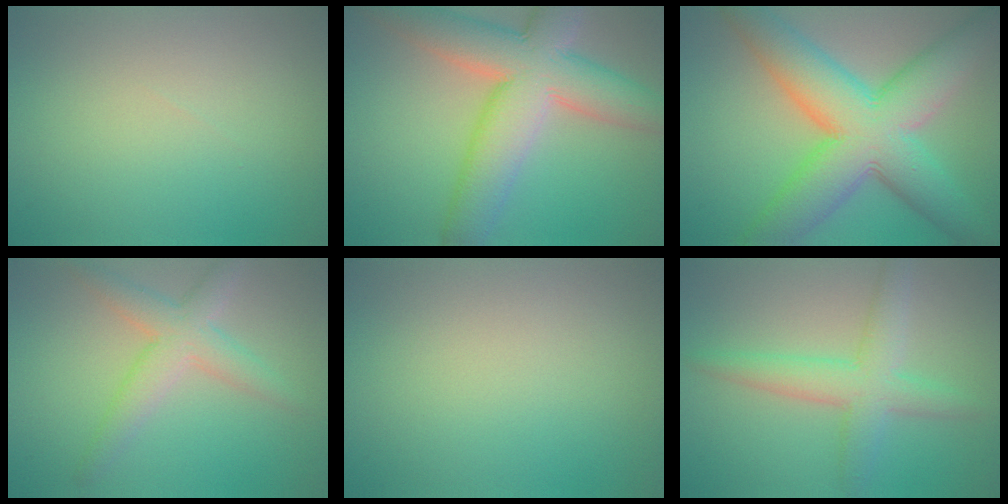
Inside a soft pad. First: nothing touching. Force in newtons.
{"total": 10.8, "press": 10.7, "slide": 1.0}
{"total": 12.0, "press": 12.0, "slide": 0.5}
{"total": 4.2, "press": 4.2, "slide": 0.2}
{"total": 0.0}
{"total": 4.5, "press": 4.5, "slide": 0.1}